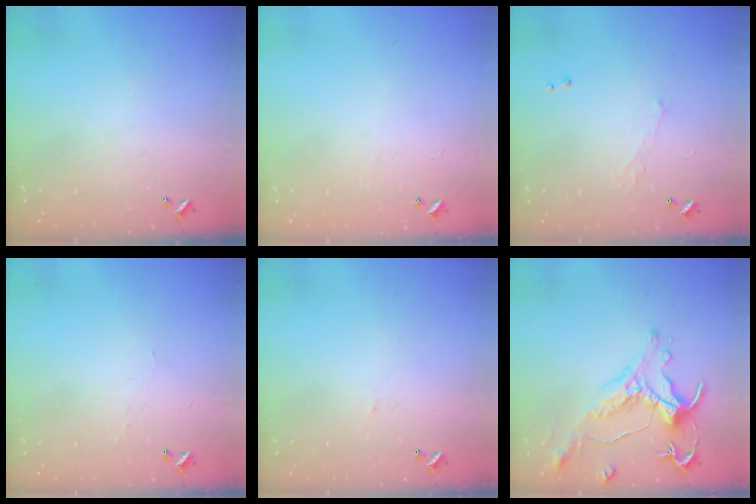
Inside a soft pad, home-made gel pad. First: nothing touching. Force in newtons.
{"total": 2.4, "press": 2.4, "slide": 0.3}
{"total": 0.7, "press": 0.0, "slide": 0.7}
{"total": 1.2, "press": 1.1, "slide": 0.3}
{"total": 2.1, "press": 2.1, "slide": 0.2}
{"total": 0.7, "press": 0.1, "slide": 0.7}